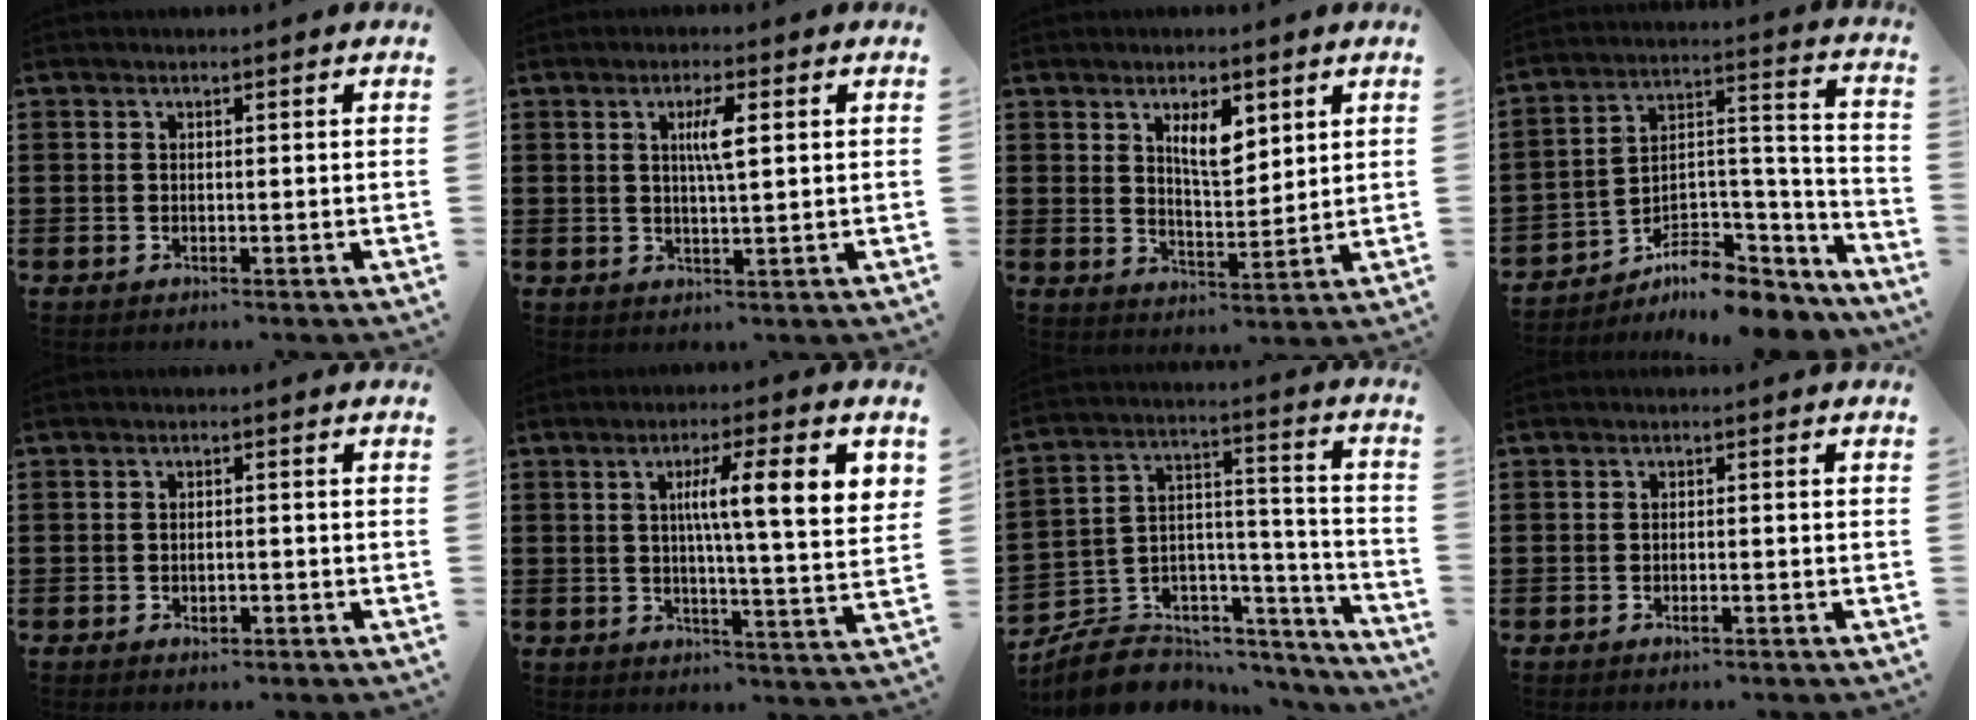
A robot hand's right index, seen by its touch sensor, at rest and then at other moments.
{"total": 3.9, "force": [1.0, 0.6, 3.8], "torque": [-0.076, 0.005, 0.013]}
{"total": 5.7, "force": [3.0, 2.2, 4.4], "torque": [-0.077, -0.002, 0.048]}
{"total": 7.6, "force": [-6.1, 3.3, 3.2], "torque": [-0.054, 0.008, -0.114]}
{"total": 1.3, "force": [-0.8, 0.6, 0.8], "torque": [-0.019, -0.003, -0.015]}
{"total": 10.2, "force": [3.0, 1.0, 9.7], "torque": [-0.172, 0.001, 0.041]}
{"total": 8.5, "force": [-6.9, 4.4, 2.0], "torque": [-0.047, 0.011, -0.129]}
{"total": 1.0, "force": [-0.7, 0.2, 0.6], "torque": [-0.015, -0.004, -0.012]}